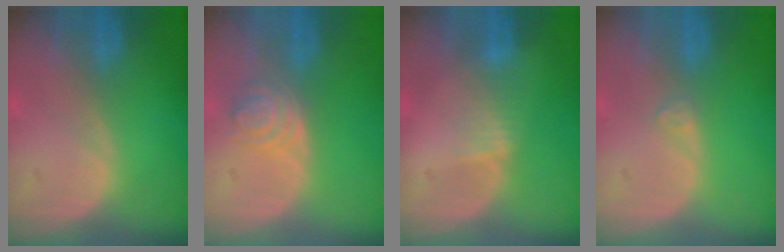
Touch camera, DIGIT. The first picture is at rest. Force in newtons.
{"total": 3.9, "press": 3.7, "slide": 1.3}
{"total": 1.9, "press": 1.9, "slide": 0.2}
{"total": 0.9, "press": 0.8, "slide": 0.2}